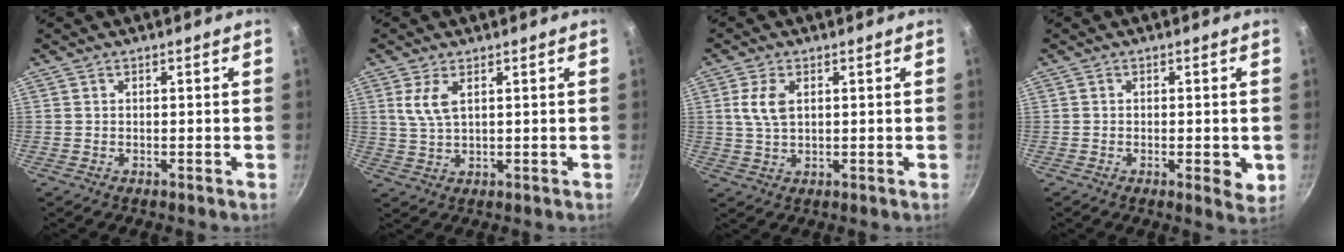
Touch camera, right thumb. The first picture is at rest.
{"total": 4.8, "force": [1.9, 1.8, 4.0], "torque": [-0.085, -0.009, 0.042]}
{"total": 5.3, "force": [1.5, 2.8, 4.3], "torque": [-0.086, -0.001, 0.028]}
{"total": 4.3, "force": [-0.9, 1.5, 3.9], "torque": [-0.051, -0.010, -0.013]}